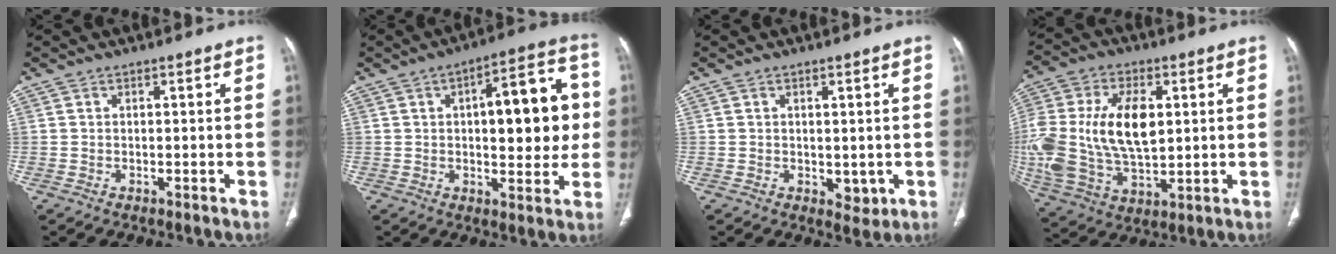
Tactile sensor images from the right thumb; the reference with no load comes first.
{"total": 16.6, "force": [1.8, 6.9, 15.0], "torque": [-0.163, 0.021, 0.021]}
{"total": 2.9, "force": [0.0, 2.1, 2.0], "torque": [-0.018, -0.008, 0.010]}
{"total": 22.9, "force": [2.5, 13.2, 18.5], "torque": [-0.412, -0.009, 0.052]}